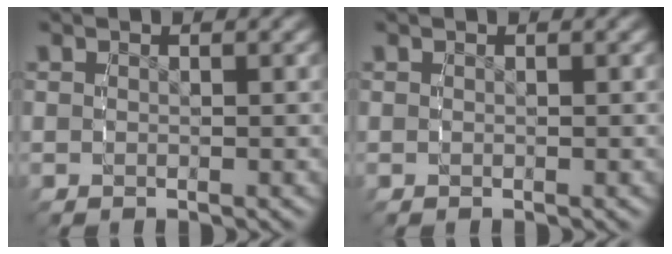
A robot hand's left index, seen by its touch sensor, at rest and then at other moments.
{"total": 0.0}